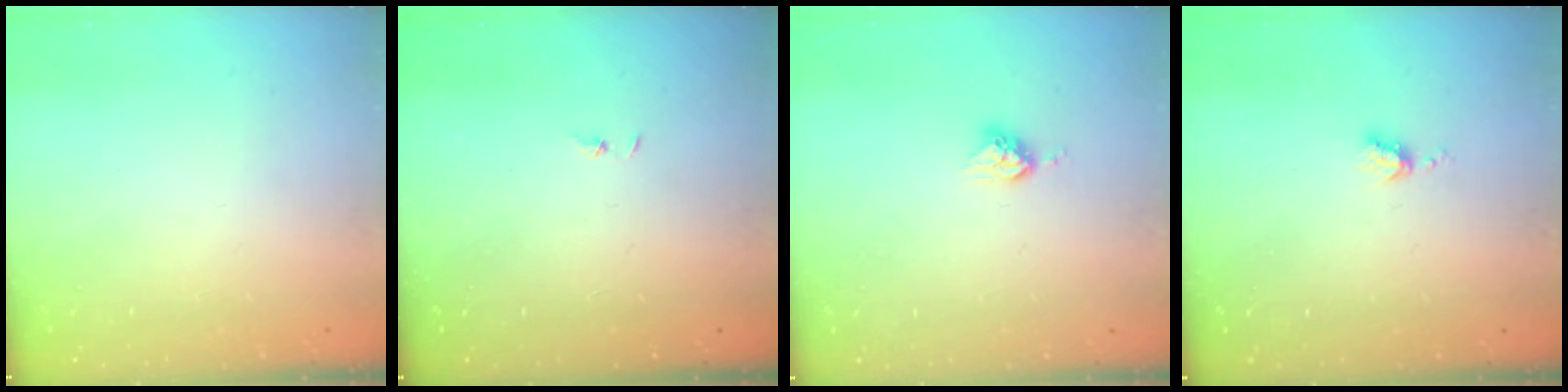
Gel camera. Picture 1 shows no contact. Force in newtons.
{"total": 0.7, "press": 0.7, "slide": 0.1}
{"total": 5.0, "press": 4.9, "slide": 0.4}
{"total": 3.8, "press": 3.7, "slide": 0.6}